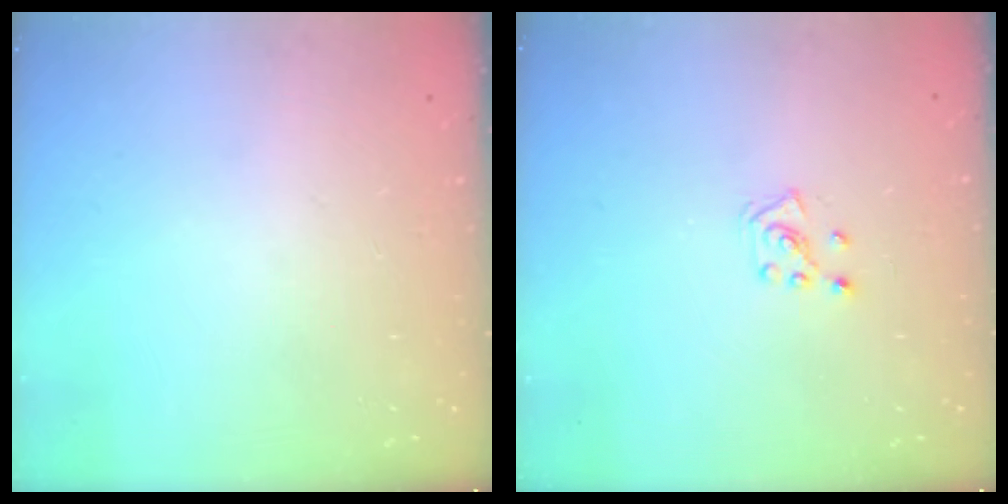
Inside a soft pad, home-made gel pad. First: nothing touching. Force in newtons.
{"total": 3.8, "press": 3.8, "slide": 0.4}